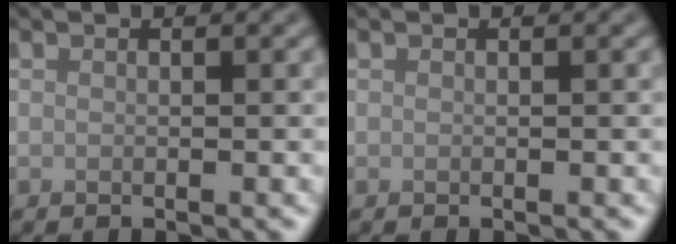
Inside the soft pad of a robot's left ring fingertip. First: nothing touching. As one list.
[{"total": 0.0}]